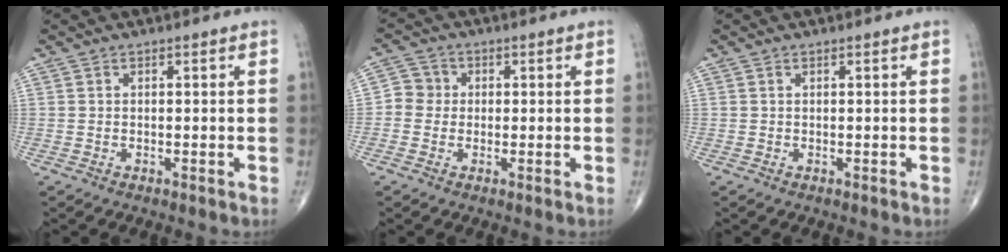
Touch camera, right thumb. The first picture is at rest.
{"total": 3.6, "force": [-0.2, 3.5, 0.8], "torque": [0.010, 0.008, -0.014]}
{"total": 0.0}